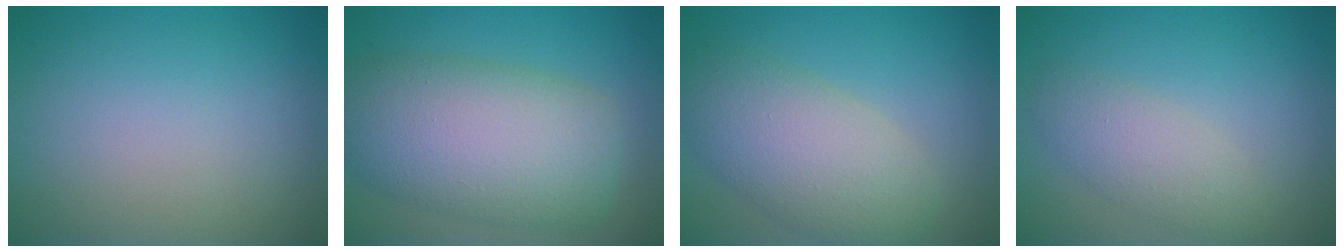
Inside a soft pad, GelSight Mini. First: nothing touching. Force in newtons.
{"total": 10.2, "press": 10.2, "slide": 0.3}
{"total": 6.7, "press": 6.7, "slide": 0.4}
{"total": 3.0, "press": 3.0, "slide": 0.1}